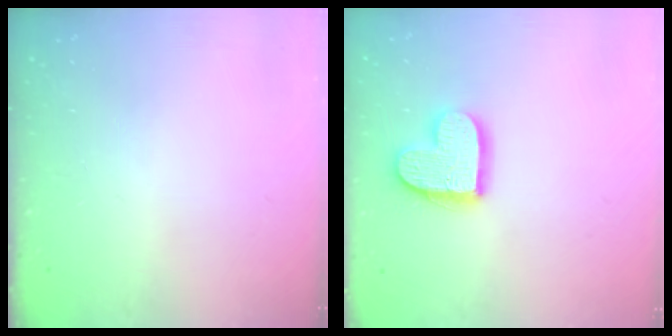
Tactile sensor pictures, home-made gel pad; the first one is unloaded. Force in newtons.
{"total": 13.0, "press": 13.0, "slide": 0.8}